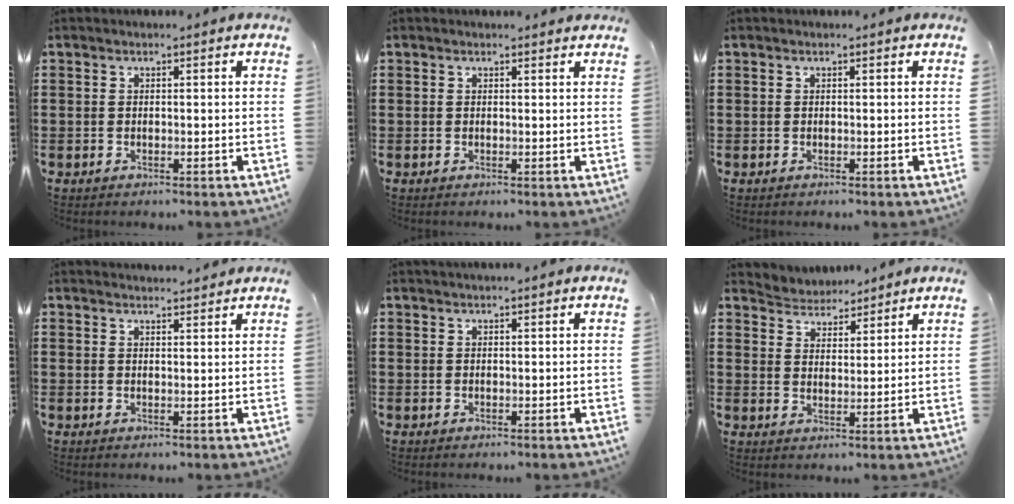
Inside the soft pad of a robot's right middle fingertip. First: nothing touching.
{"total": 0.0}
{"total": 0.0}
{"total": 2.1, "force": [2.1, -0.1, 0.0], "torque": [-0.005, 0.002, 0.040]}
{"total": 0.8, "force": [0.8, -0.1, 0.1], "torque": [-0.003, -0.001, 0.015]}
{"total": 3.8, "force": [3.6, 0.9, -0.9], "torque": [-0.003, -0.020, 0.063]}